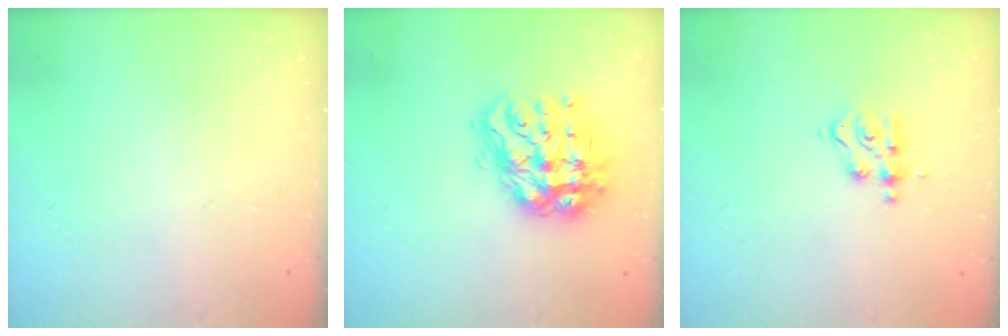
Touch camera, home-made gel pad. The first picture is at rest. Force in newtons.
{"total": 18.0, "press": 18.0, "slide": 1.8}
{"total": 6.1, "press": 6.1, "slide": 0.3}